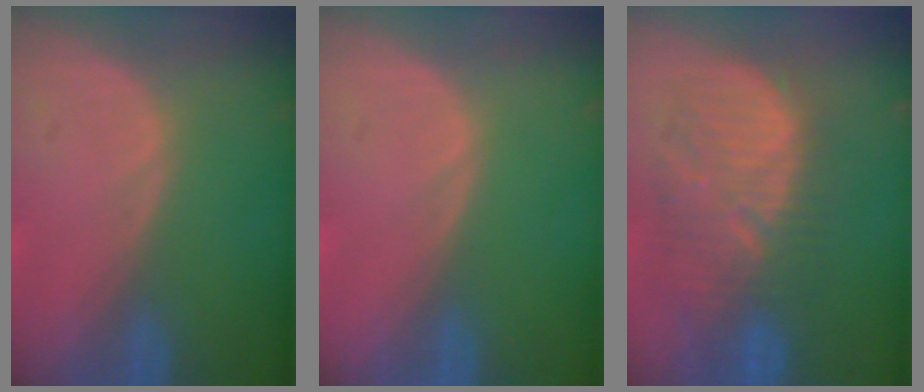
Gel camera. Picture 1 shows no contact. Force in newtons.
{"total": 0.0}
{"total": 10.6, "press": 10.4, "slide": 2.3}